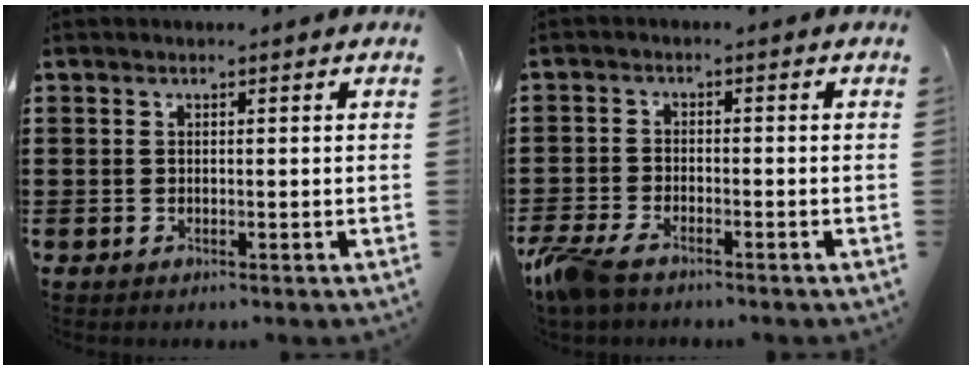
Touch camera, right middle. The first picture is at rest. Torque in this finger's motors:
{"motor_torque": [0.81, -0.31, 0.15, 0.05]}